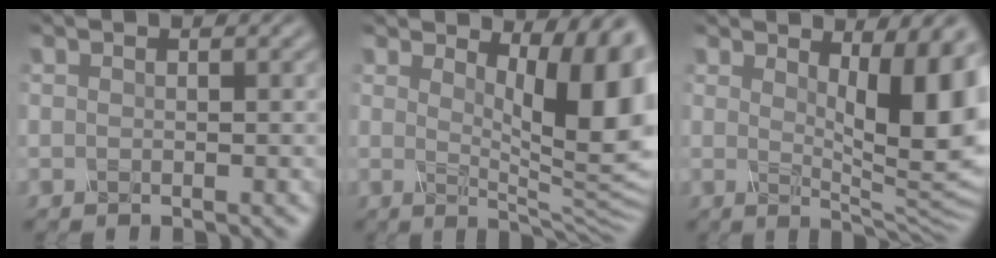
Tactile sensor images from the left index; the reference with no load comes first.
{"total": 10.7, "force": [3.4, 3.1, 9.6], "torque": [-0.117, -0.013, 0.056]}
{"total": 9.0, "force": [2.3, 2.5, 8.3], "torque": [-0.113, -0.015, 0.039]}